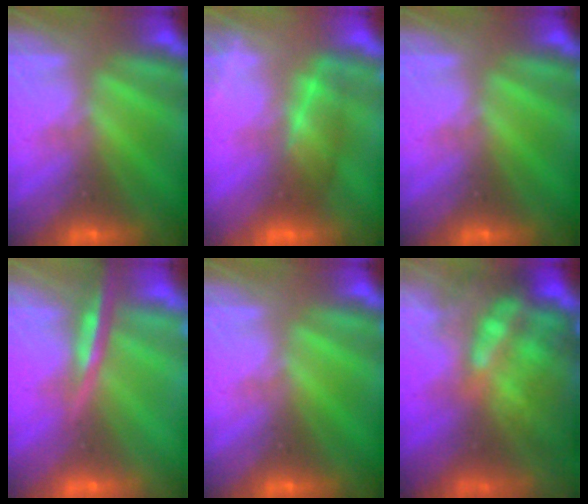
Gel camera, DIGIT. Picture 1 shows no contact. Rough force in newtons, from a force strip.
{"total": 3.7}
{"total": 0.0}
{"total": 7.2}
{"total": 0.0}
{"total": 7.7}